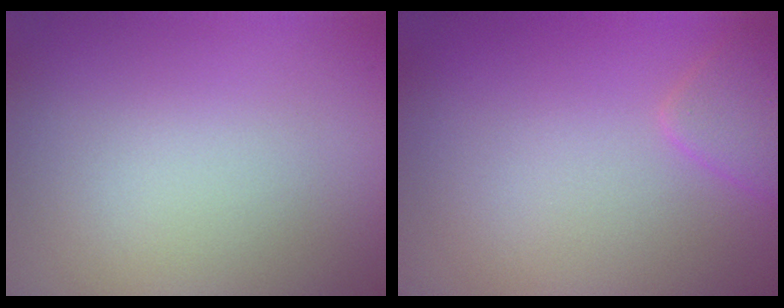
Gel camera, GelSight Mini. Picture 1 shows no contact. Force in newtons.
{"total": 1.8, "press": 1.8, "slide": 0.1}